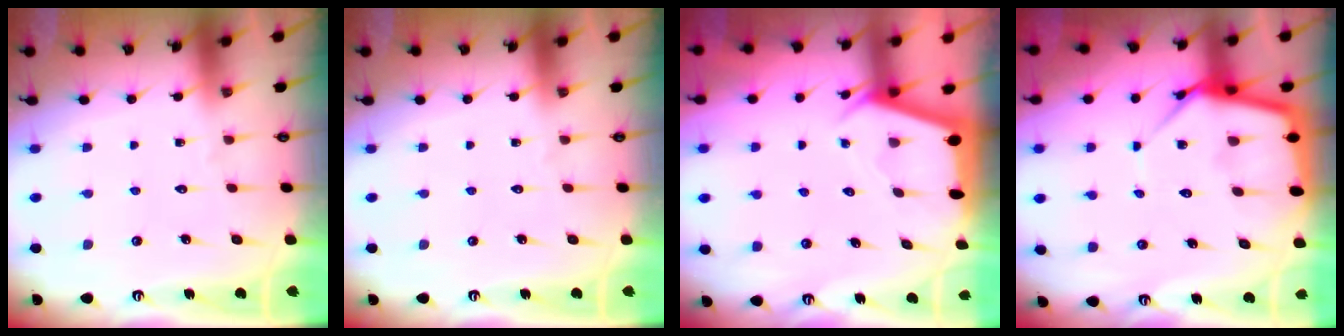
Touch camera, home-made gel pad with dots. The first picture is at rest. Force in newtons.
{"total": 0.0}
{"total": 2.4, "press": 2.4, "slide": 0.3}
{"total": 10.9, "press": 10.9, "slide": 0.9}